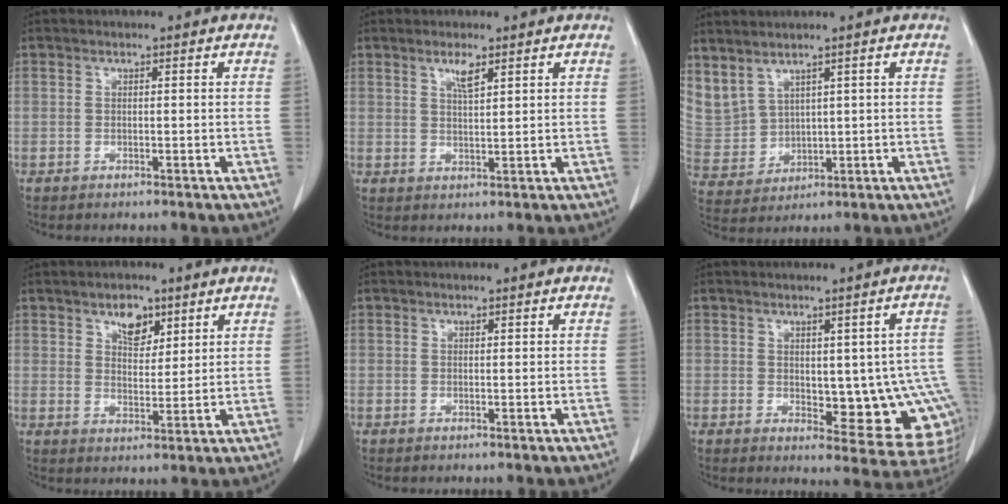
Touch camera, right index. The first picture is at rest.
{"total": 2.8, "force": [1.8, 0.6, 2.1], "torque": [-0.042, -0.001, 0.035]}
{"total": 10.4, "force": [6.5, 6.8, 4.5], "torque": [-0.133, 0.009, 0.161]}
{"total": 4.8, "force": [3.0, 2.6, 2.7], "torque": [-0.043, 0.000, 0.052]}
{"total": 0.0}
{"total": 11.9, "force": [-0.7, 5.1, 10.7], "torque": [-0.099, 0.009, 0.006]}